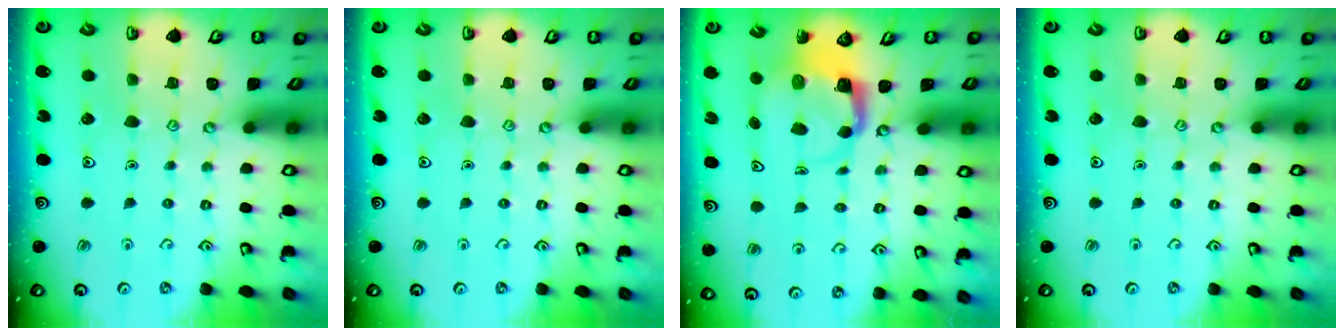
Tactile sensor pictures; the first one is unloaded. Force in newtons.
{"total": 0.0}
{"total": 4.0, "press": 4.0, "slide": 0.4}
{"total": 0.0}